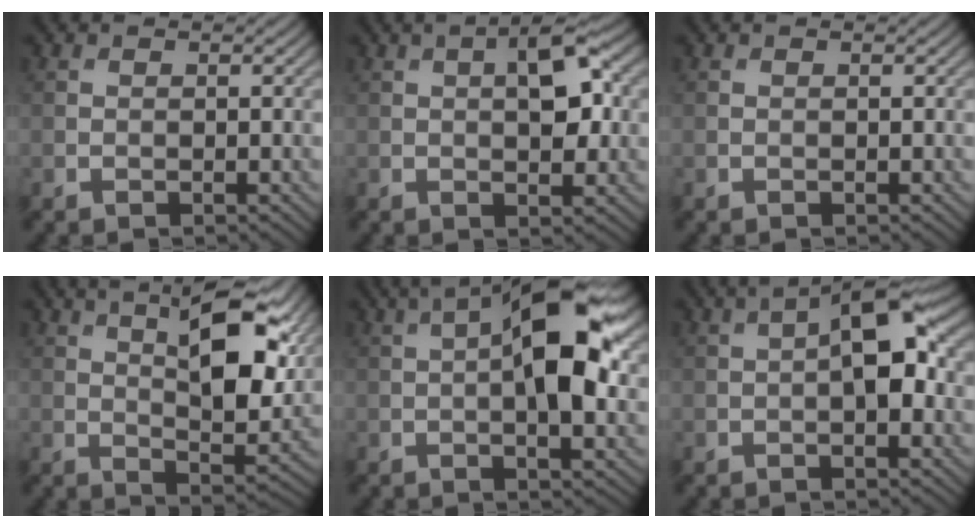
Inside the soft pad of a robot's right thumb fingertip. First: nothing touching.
{"total": 6.3, "force": [1.2, 2.6, 5.7], "torque": [-0.088, 0.008, 0.015]}
{"total": 0.0}
{"total": 11.9, "force": [4.7, 4.1, 10.2], "torque": [-0.165, -0.005, 0.073]}
{"total": 12.1, "force": [1.7, 4.3, 11.2], "torque": [-0.176, 0.012, 0.019]}
{"total": 8.3, "force": [0.8, 3.3, 7.5], "torque": [-0.121, 0.015, 0.005]}